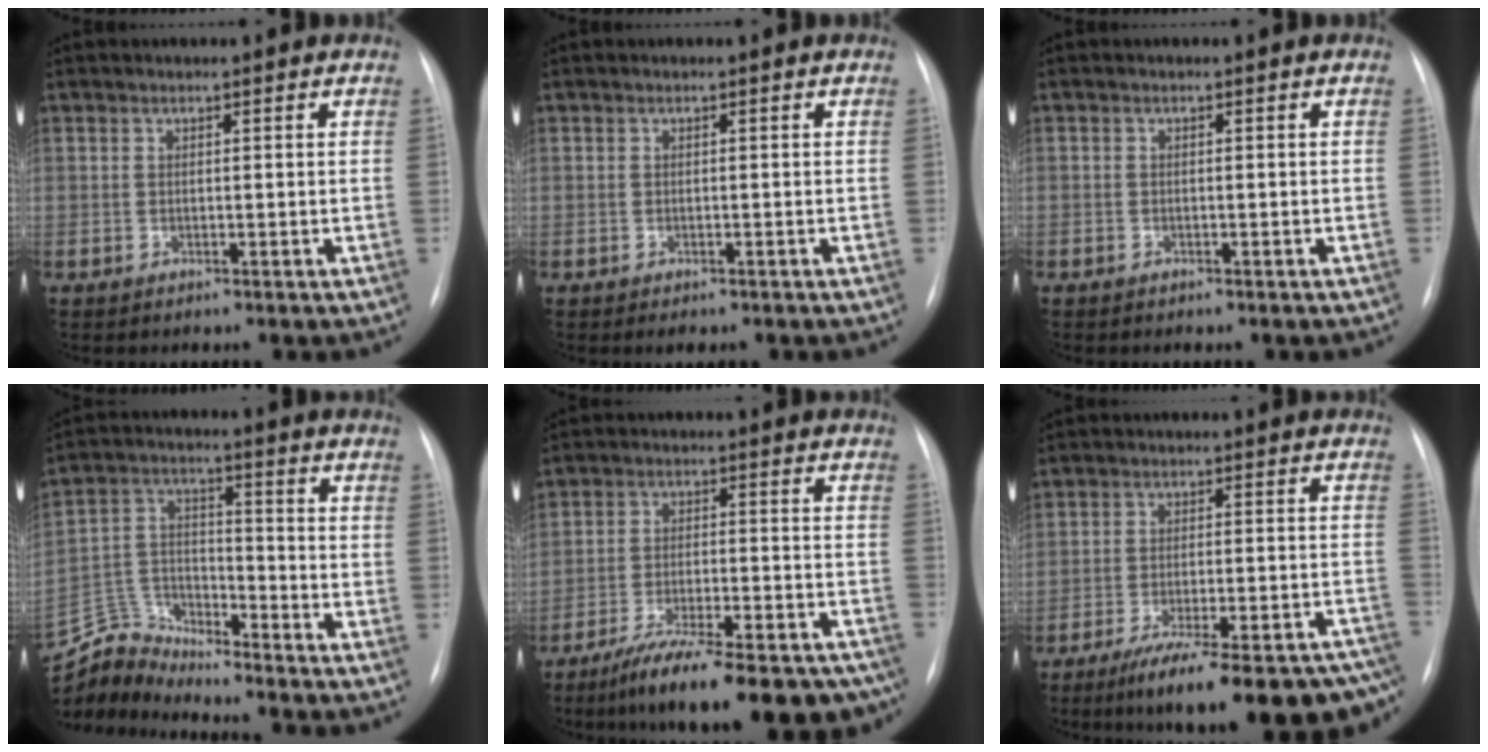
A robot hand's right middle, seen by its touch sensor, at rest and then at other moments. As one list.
[{"total": 1.6, "force": [-1.1, 0.9, 0.8], "torque": [-0.009, 0.000, -0.010]}, {"total": 0.7, "force": [-0.5, 0.5, 0.0], "torque": [-0.004, 0.004, -0.008]}, {"total": 8.9, "force": [-8.9, 0.2, -1.1], "torque": [0.018, 0.028, -0.173]}, {"total": 21.1, "force": [-16.7, 4.9, 11.9], "torque": [-0.128, 0.000, -0.242]}, {"total": 23.6, "force": [-18.4, 3.8, 14.2], "torque": [-0.133, 0.000, -0.249]}]